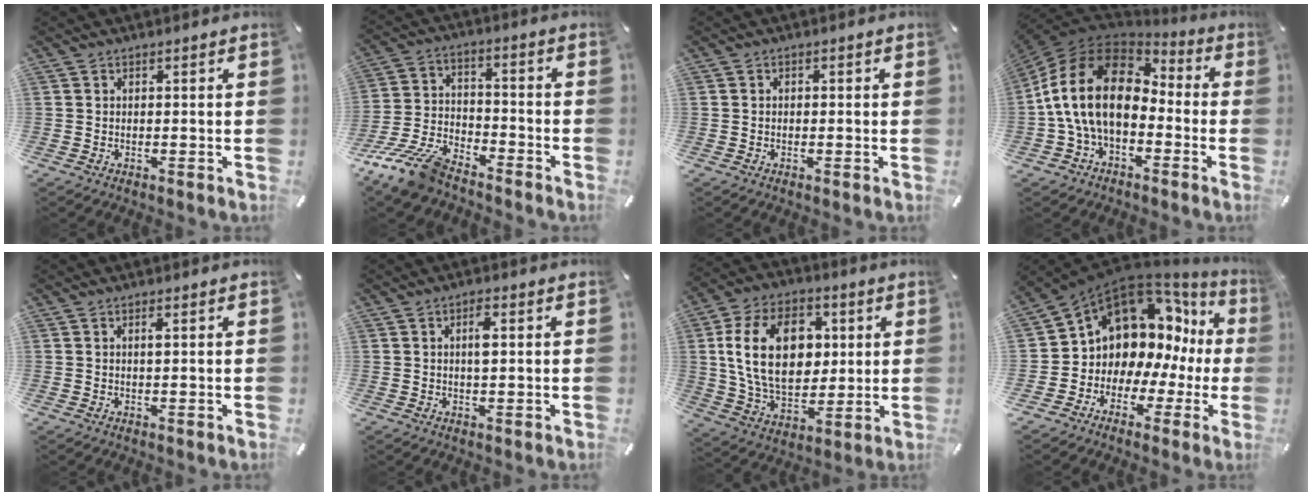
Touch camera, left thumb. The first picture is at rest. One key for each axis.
{"total": 13.3, "fx": -10.5, "fy": 5.0, "fz": 6.5, "tx": -0.130, "ty": 0.051, "tz": -0.194}
{"total": 0.7, "fx": -0.3, "fy": 0.5, "fz": 0.4, "tx": -0.006, "ty": 0.002, "tz": -0.006}
{"total": 19.0, "fx": -1.4, "fy": 12.9, "fz": 13.9, "tx": -0.296, "ty": 0.031, "tz": -0.027}
{"total": 1.2, "fx": 0.3, "fy": 0.2, "fz": 1.2, "tx": -0.023, "ty": 0.001, "tz": 0.004}
{"total": 3.6, "fx": 0.7, "fy": 1.3, "fz": 3.3, "tx": -0.061, "ty": 0.005, "tz": 0.008}
{"total": 20.0, "fx": 3.3, "fy": 14.0, "fz": 13.9, "tx": -0.267, "ty": 0.010, "tz": 0.057}
{"total": 12.2, "fx": 5.3, "fy": 9.7, "fz": 5.3, "tx": -0.094, "ty": -0.069, "tz": 0.102}